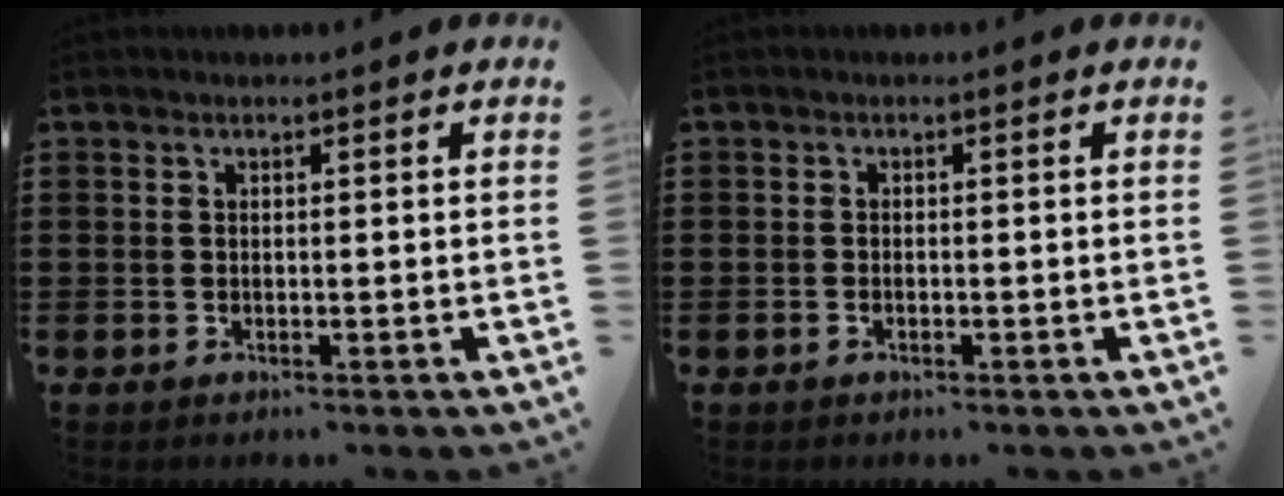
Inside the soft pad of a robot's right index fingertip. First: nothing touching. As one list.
[{"total": 0.6, "force": [-0.4, 0.2, 0.4], "torque": [-0.010, -0.004, -0.007]}]